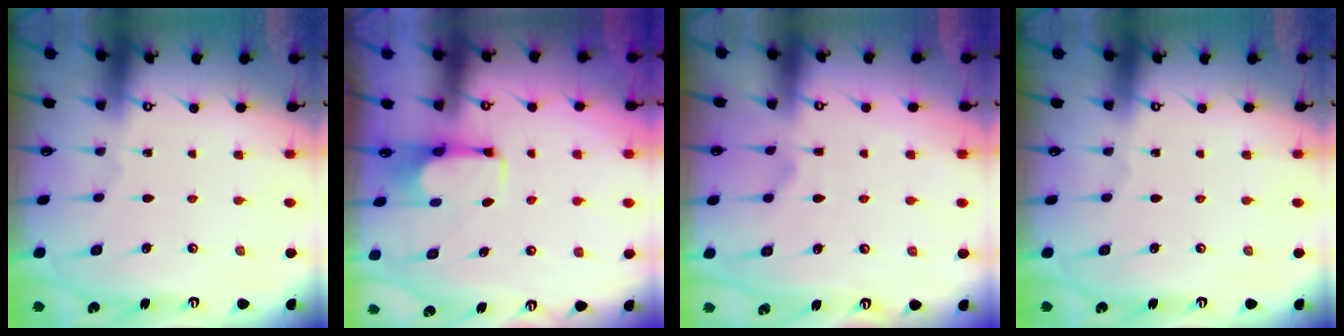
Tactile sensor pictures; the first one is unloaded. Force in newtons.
{"total": 2.6, "press": 2.5, "slide": 0.8}
{"total": 1.8, "press": 1.3, "slide": 1.2}
{"total": 0.0}